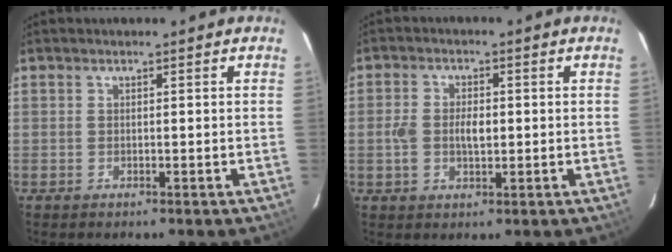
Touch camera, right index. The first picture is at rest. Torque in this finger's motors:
{"motor_torque": [0.16, 0.01, 0.18, 0.09]}